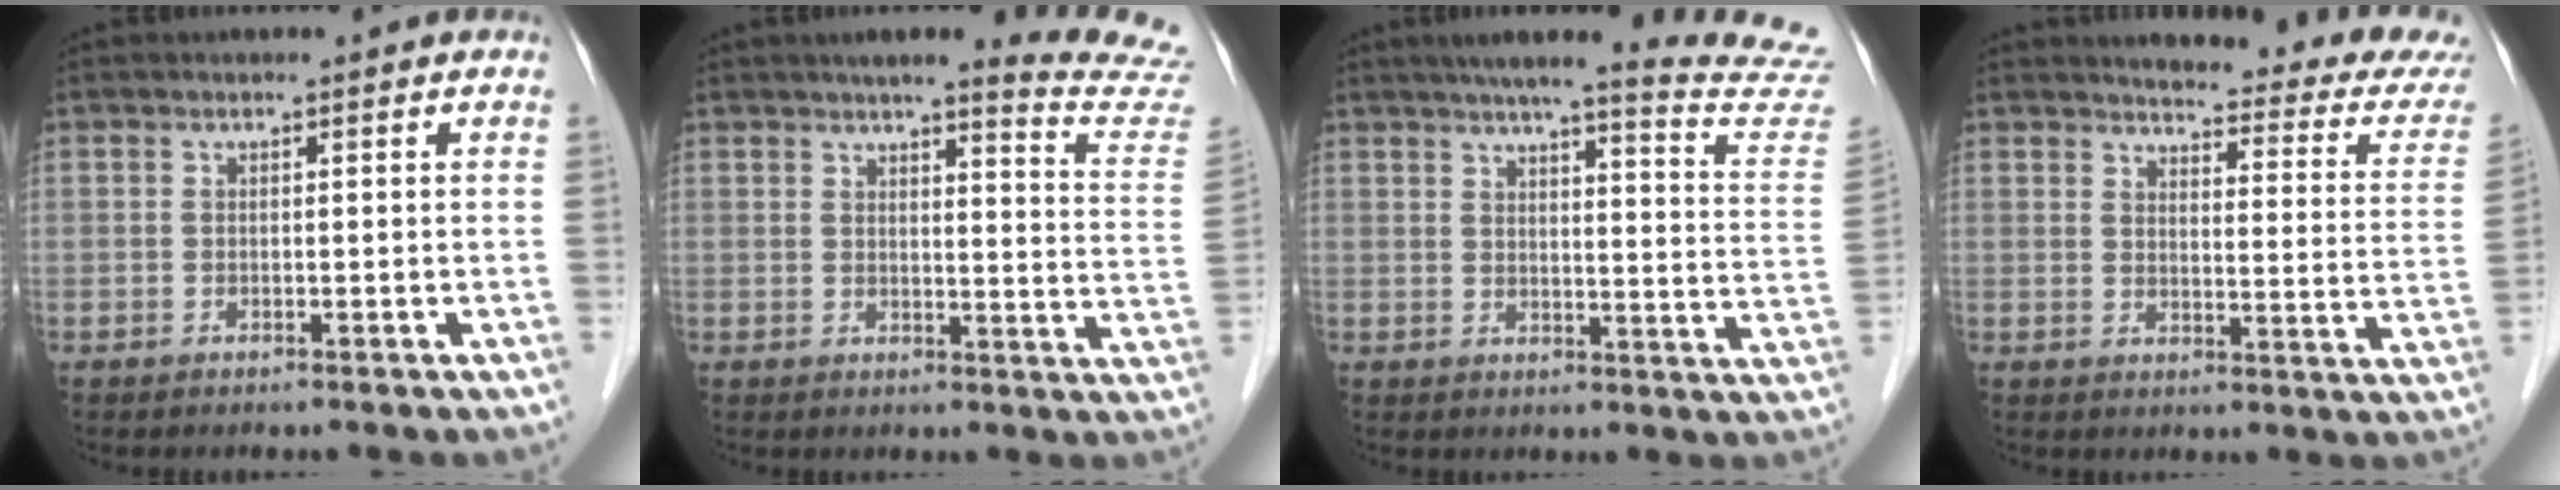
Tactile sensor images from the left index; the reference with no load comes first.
{"total": 14.3, "force": [13.7, -0.8, 4.1], "torque": [-0.041, -0.090, 0.136]}
{"total": 21.6, "force": [20.0, -0.4, 8.2], "torque": [-0.103, -0.086, 0.225]}
{"total": 18.8, "force": [17.9, 1.3, 5.6], "torque": [-0.057, -0.087, 0.186]}